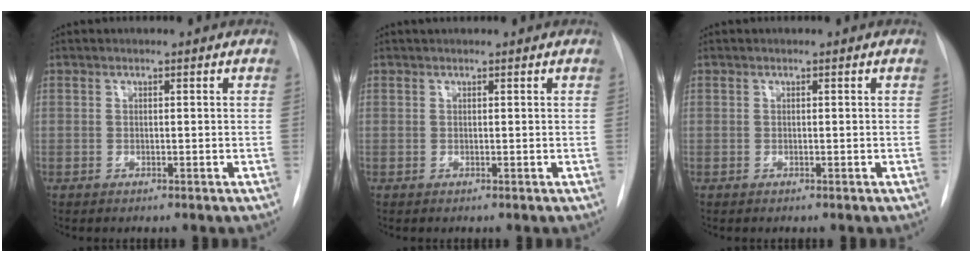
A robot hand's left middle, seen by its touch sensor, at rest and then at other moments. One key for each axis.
{"total": 0.9, "fx": 0.8, "fy": 0.1, "fz": 0.3, "tx": -0.011, "ty": 0.014, "tz": 0.016}
{"total": 0.0}